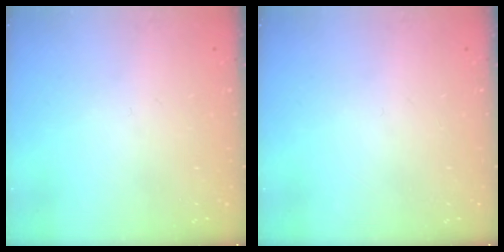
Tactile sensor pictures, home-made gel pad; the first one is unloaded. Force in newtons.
{"total": 0.0}